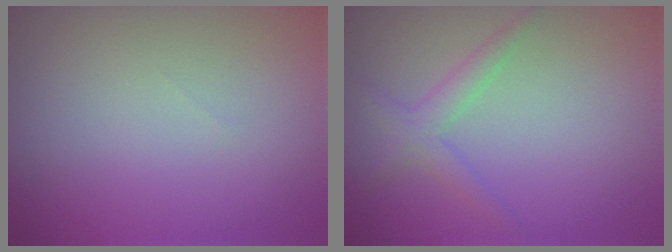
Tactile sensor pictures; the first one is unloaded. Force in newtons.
{"total": 2.2, "press": 2.2, "slide": 0.1}